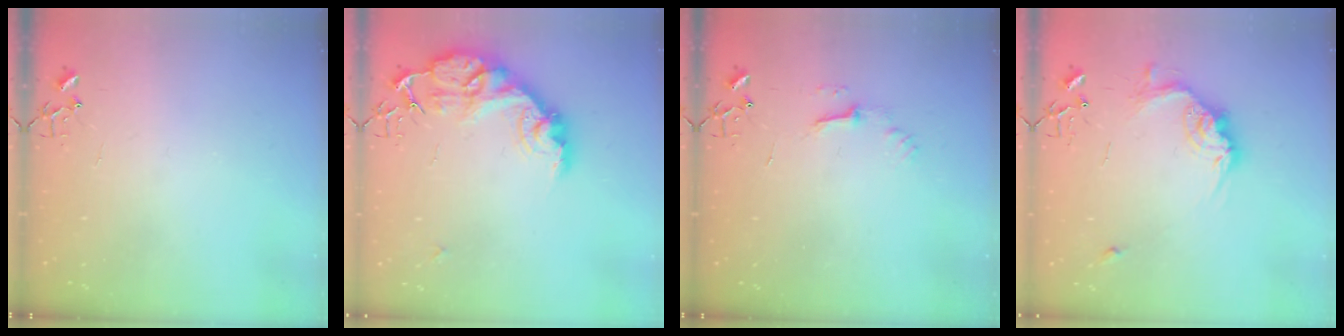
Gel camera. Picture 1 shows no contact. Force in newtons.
{"total": 16.8, "press": 16.8, "slide": 1.3}
{"total": 5.8, "press": 5.8, "slide": 0.6}
{"total": 14.6, "press": 14.6, "slide": 0.9}